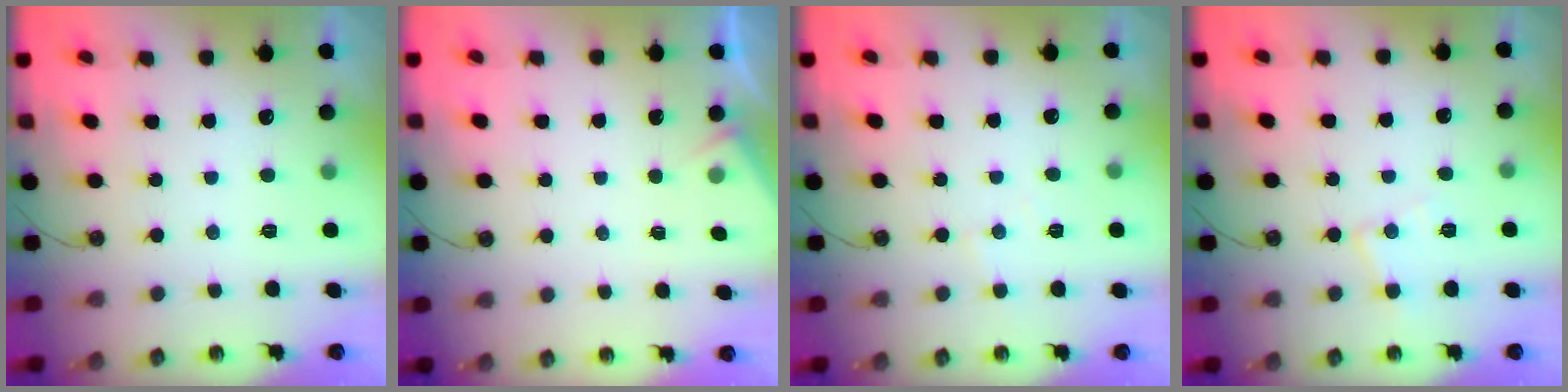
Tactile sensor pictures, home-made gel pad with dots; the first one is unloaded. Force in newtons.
{"total": 2.9, "press": 2.8, "slide": 0.5}
{"total": 4.0, "press": 3.9, "slide": 0.6}
{"total": 6.8, "press": 6.8, "slide": 0.4}